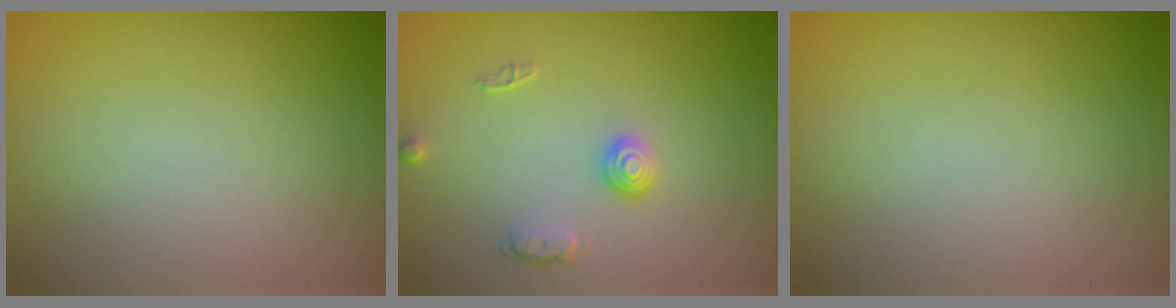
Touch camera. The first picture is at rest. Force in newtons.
{"total": 1.7, "press": 1.4, "slide": 1.0}
{"total": 0.0}